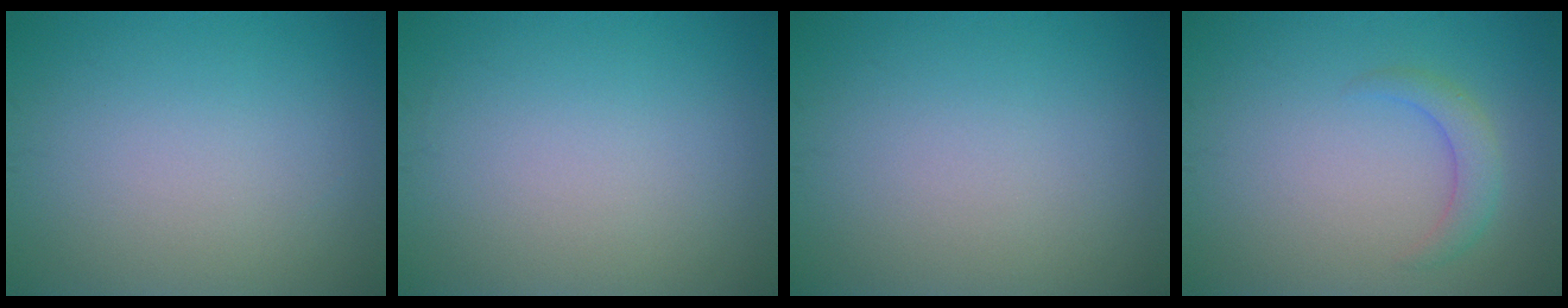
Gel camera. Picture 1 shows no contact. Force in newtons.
{"total": 0.0}
{"total": 0.0}
{"total": 2.0, "press": 2.0, "slide": 0.1}